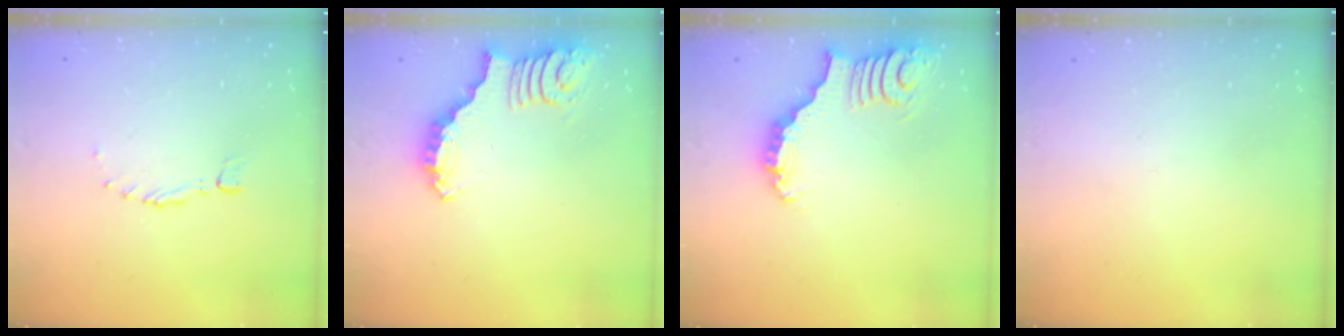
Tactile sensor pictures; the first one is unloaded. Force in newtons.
{"total": 2.6, "press": 2.6, "slide": 0.5}
{"total": 3.5, "press": 3.4, "slide": 0.5}
{"total": 0.0}